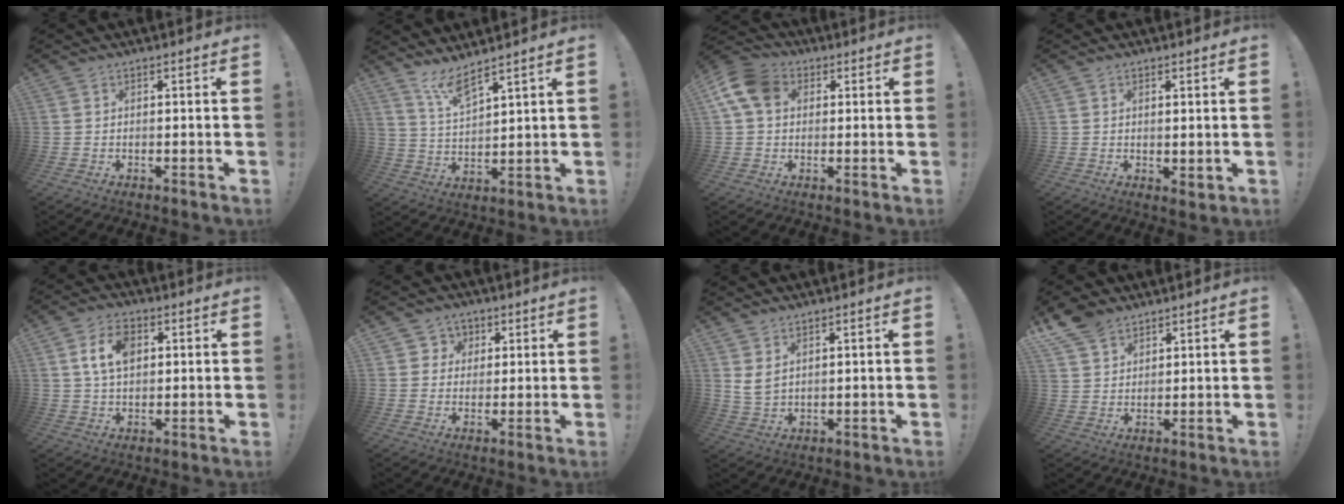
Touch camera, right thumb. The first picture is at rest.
{"total": 8.0, "force": [6.3, 1.4, 4.7], "torque": [-0.105, -0.031, 0.116]}
{"total": 10.5, "force": [2.8, 7.6, 6.6], "torque": [-0.128, 0.008, 0.059]}
{"total": 2.0, "force": [1.4, 0.9, 1.2], "torque": [-0.009, -0.009, 0.024]}
{"total": 8.9, "force": [2.3, 5.5, 6.6], "torque": [-0.116, 0.007, 0.042]}
{"total": 4.9, "force": [1.5, 4.6, 0.7], "torque": [-0.010, -0.010, 0.027]}
{"total": 4.3, "force": [2.2, 2.4, 2.7], "torque": [-0.054, -0.011, 0.042]}
{"total": 7.8, "force": [5.9, 4.4, 2.6], "torque": [-0.049, -0.033, 0.116]}